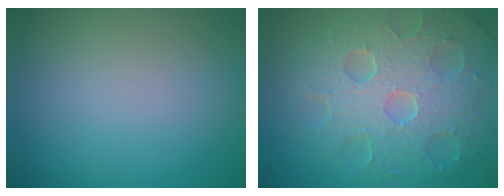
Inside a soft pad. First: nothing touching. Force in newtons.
{"total": 8.7, "press": 6.1, "slide": 6.1}